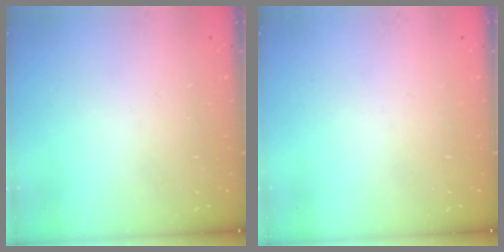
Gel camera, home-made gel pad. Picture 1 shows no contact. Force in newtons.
{"total": 0.0}